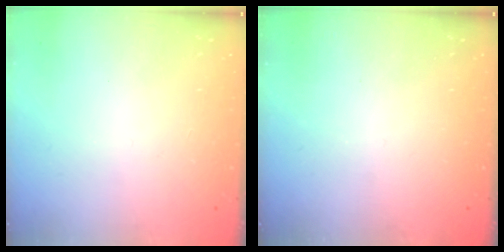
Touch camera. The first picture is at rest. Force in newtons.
{"total": 0.0}